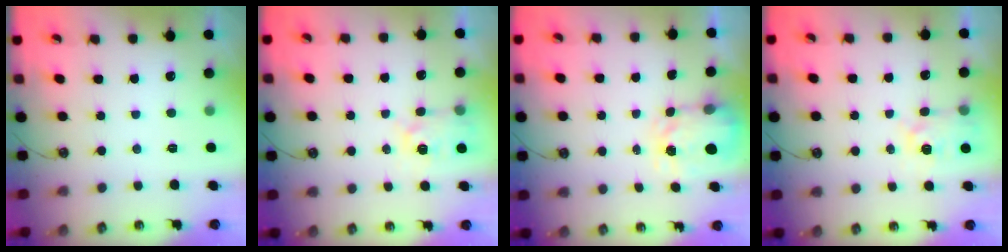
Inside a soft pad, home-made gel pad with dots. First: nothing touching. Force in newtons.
{"total": 4.4, "press": 4.4, "slide": 0.4}
{"total": 3.8, "press": 3.7, "slide": 0.5}
{"total": 4.4, "press": 4.4, "slide": 0.4}